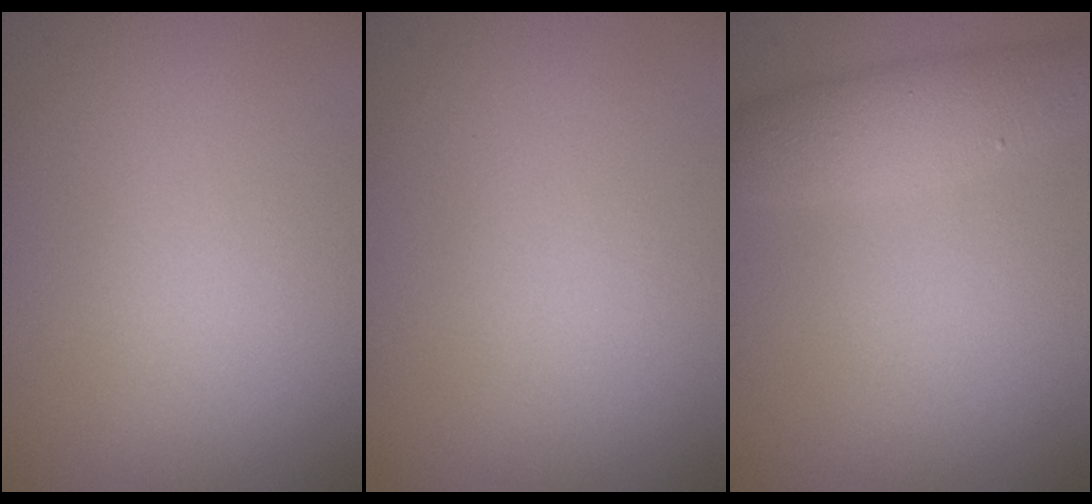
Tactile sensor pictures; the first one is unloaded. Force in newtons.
{"total": 0.0}
{"total": 3.4, "press": 3.4, "slide": 0.2}